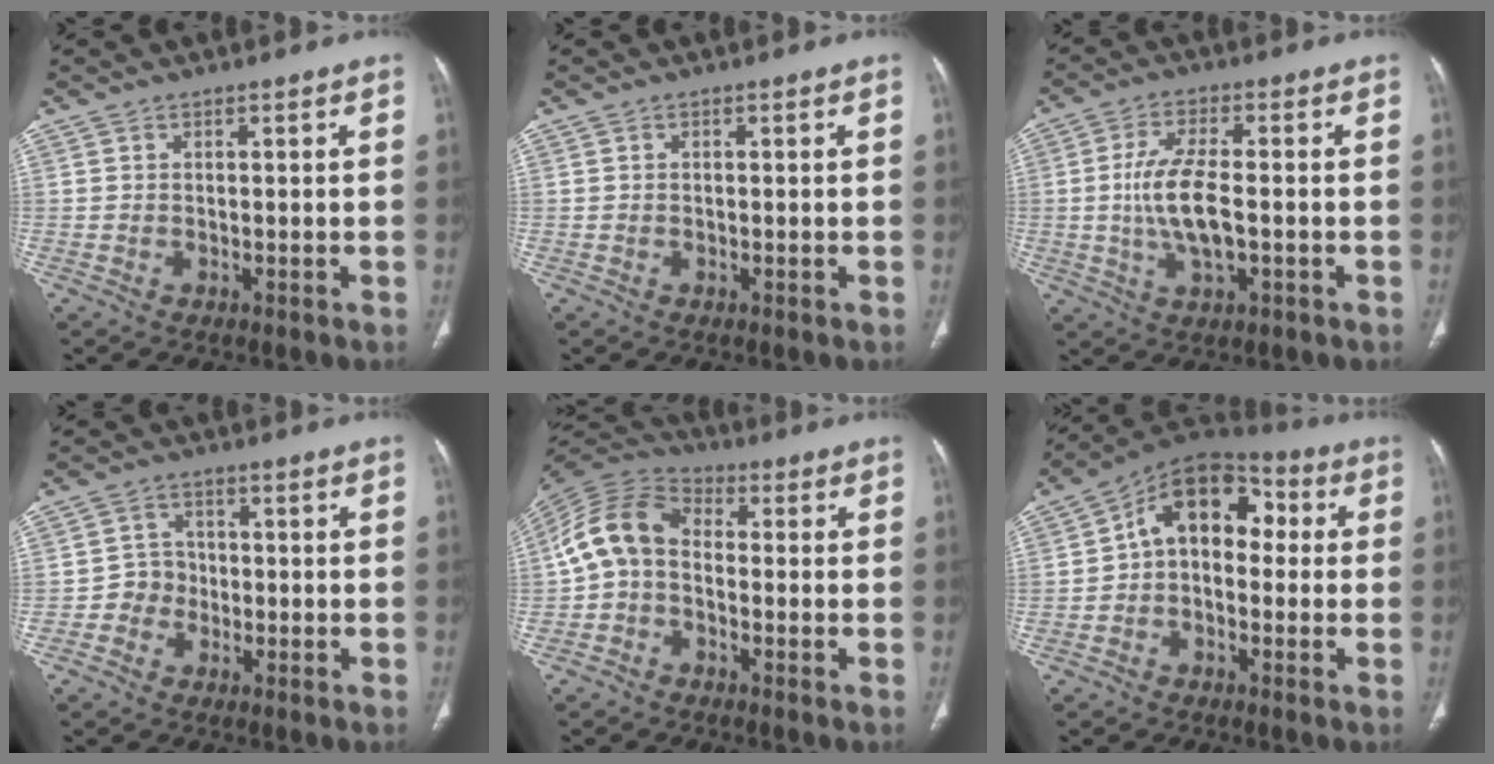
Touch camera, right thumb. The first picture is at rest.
{"total": 0.0}
{"total": 9.2, "force": [-0.9, 3.8, 8.4], "torque": [-0.173, 0.005, -0.015]}
{"total": 4.0, "force": [-1.4, 3.6, 0.9], "torque": [0.012, 0.015, -0.035]}
{"total": 10.0, "force": [-1.1, 7.2, 6.8], "torque": [-0.128, 0.030, -0.038]}
{"total": 12.4, "force": [0.6, 8.6, 9.0], "torque": [-0.098, 0.045, -0.010]}